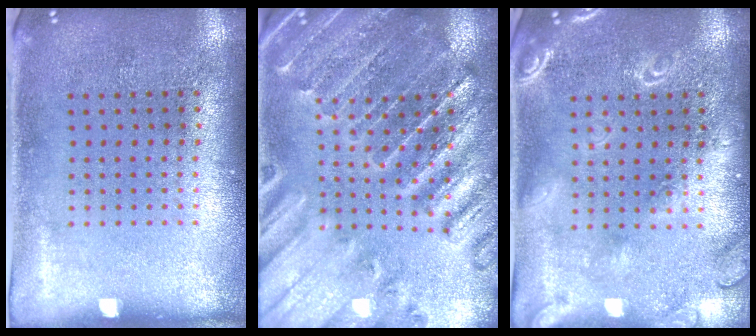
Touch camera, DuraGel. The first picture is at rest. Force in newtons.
{"total": 2.0, "press": 2.0, "slide": 0.1}
{"total": 1.7, "press": 1.7, "slide": 0.2}